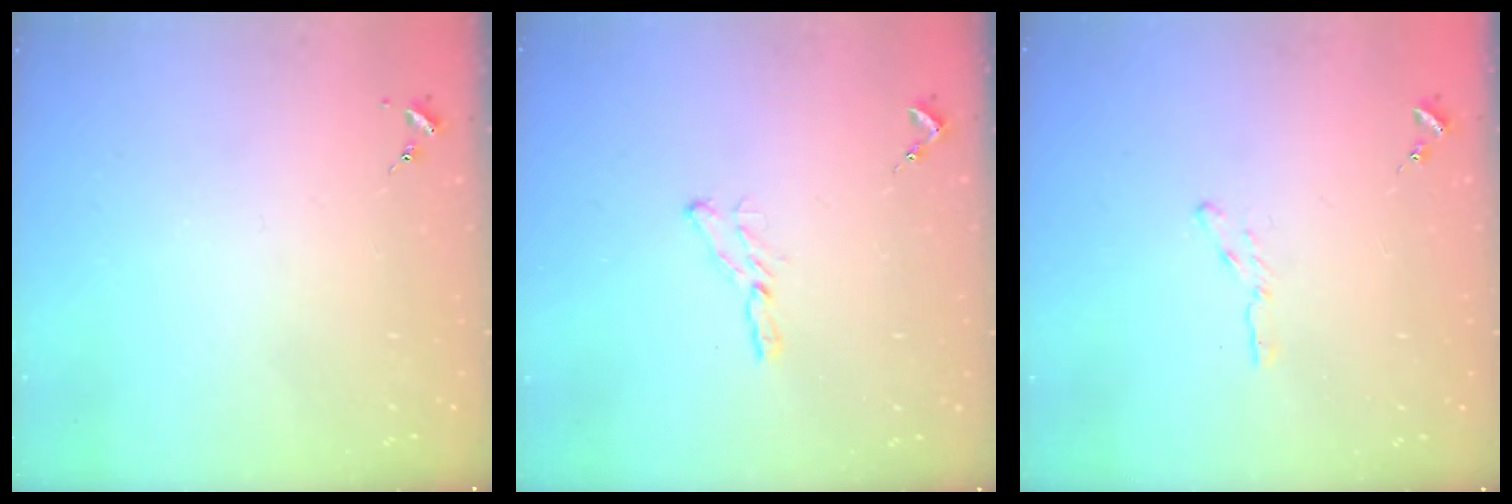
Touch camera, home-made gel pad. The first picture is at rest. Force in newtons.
{"total": 5.5, "press": 5.5, "slide": 0.5}
{"total": 3.4, "press": 3.4, "slide": 0.3}